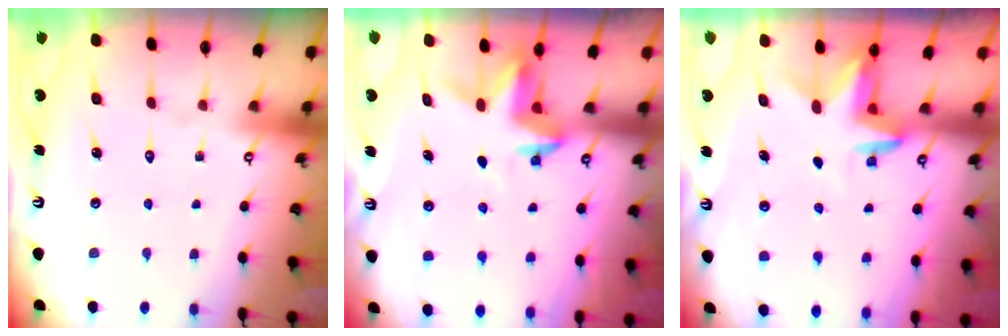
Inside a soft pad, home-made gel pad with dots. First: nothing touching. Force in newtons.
{"total": 3.4, "press": 3.4, "slide": 0.3}
{"total": 3.6, "press": 3.5, "slide": 0.3}